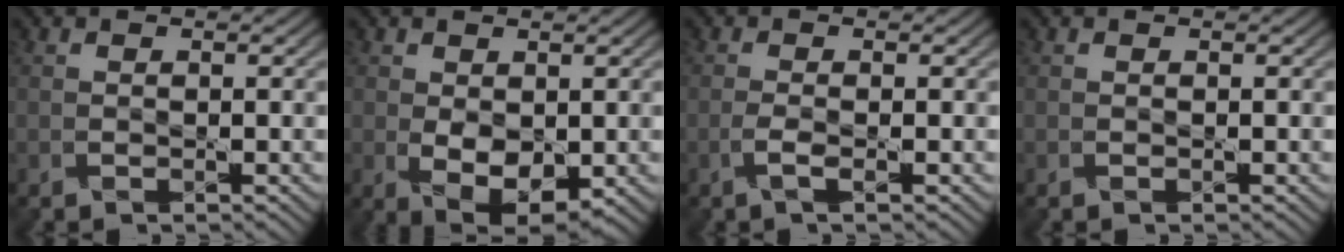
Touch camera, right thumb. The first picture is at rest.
{"total": 5.0, "force": [-0.3, 3.0, 4.0], "torque": [-0.082, -0.012, 0.002]}
{"total": 1.6, "force": [-0.7, 0.1, 1.4], "torque": [-0.038, 0.005, -0.019]}
{"total": 0.0}